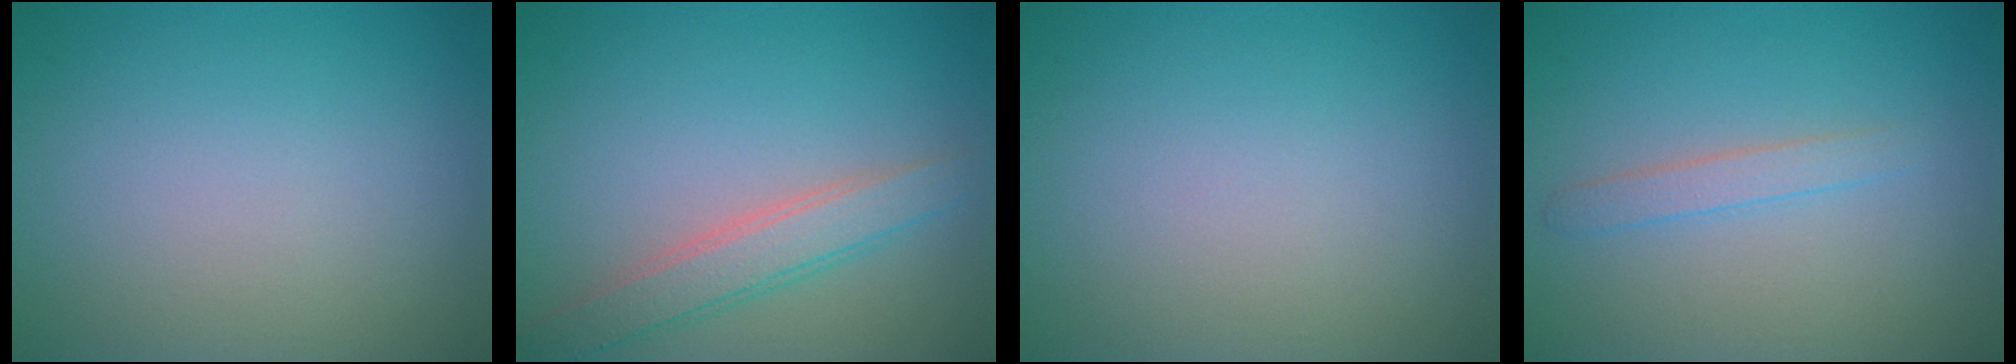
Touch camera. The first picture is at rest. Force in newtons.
{"total": 3.2, "press": 3.2, "slide": 0.1}
{"total": 0.0}
{"total": 1.5, "press": 1.4, "slide": 0.1}